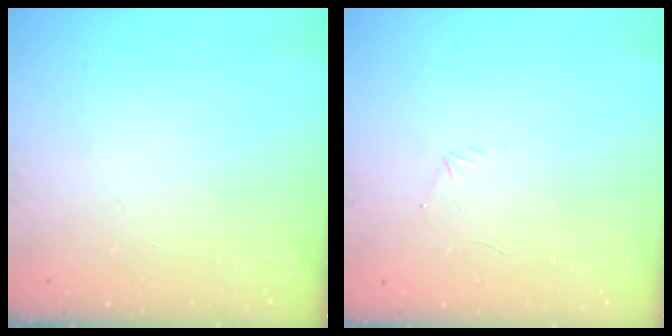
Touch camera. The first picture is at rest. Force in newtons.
{"total": 3.2, "press": 3.1, "slide": 0.8}